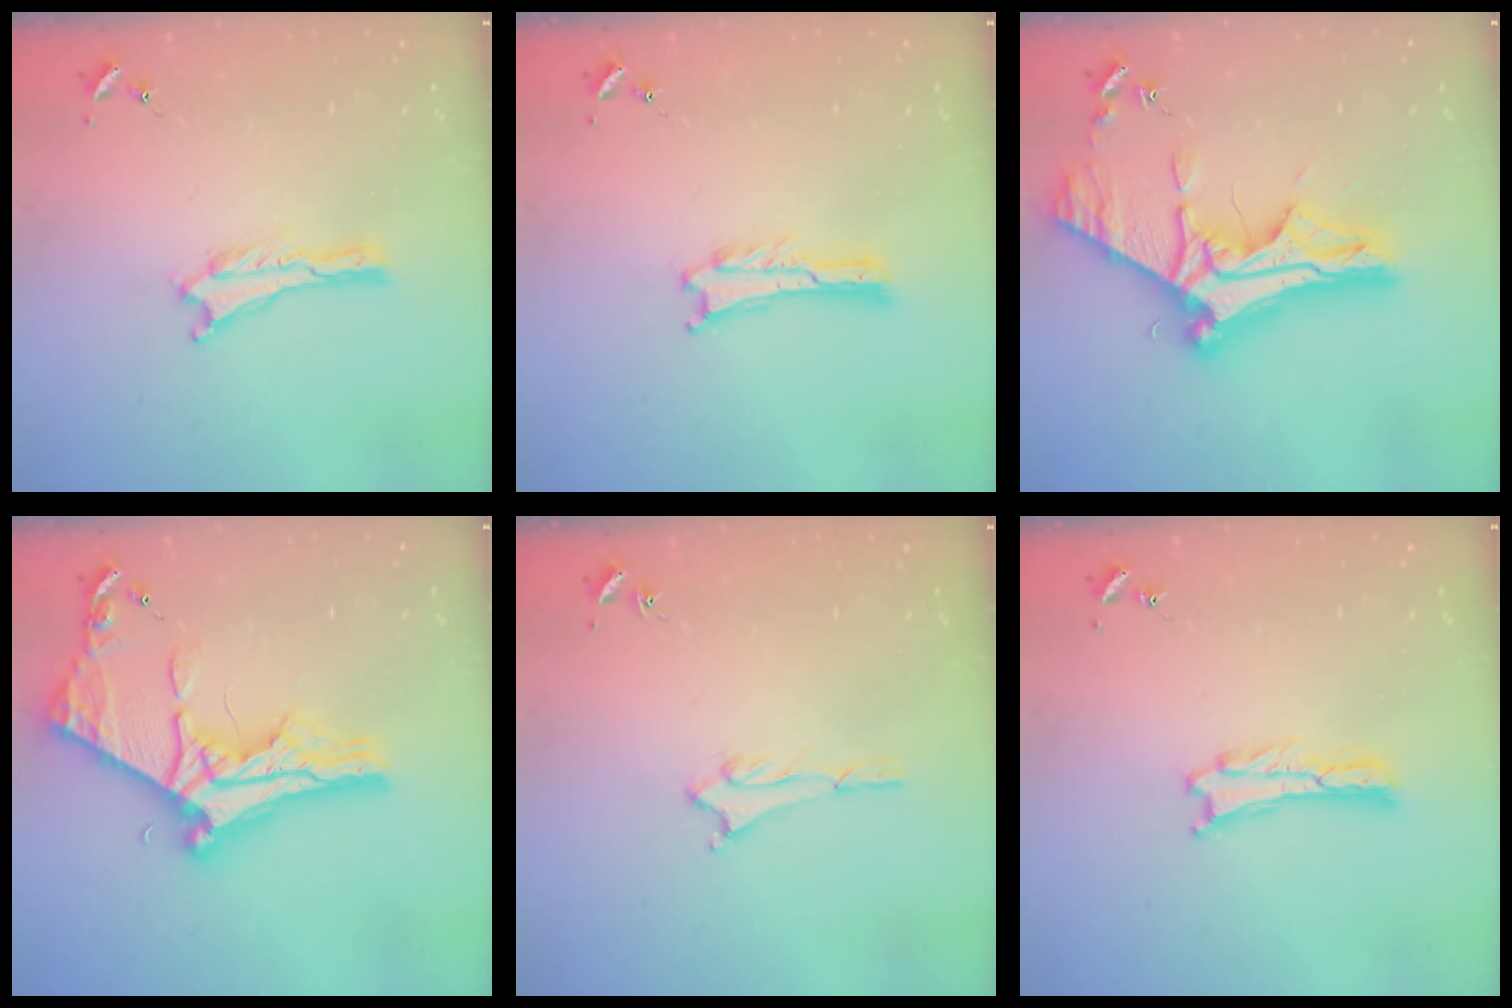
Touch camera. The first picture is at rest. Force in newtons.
{"total": 0.0}
{"total": 13.3, "press": 13.2, "slide": 1.4}
{"total": 11.3, "press": 11.3, "slide": 0.9}
{"total": 1.6, "press": 1.6, "slide": 0.2}
{"total": 0.6, "press": 0.5, "slide": 0.2}